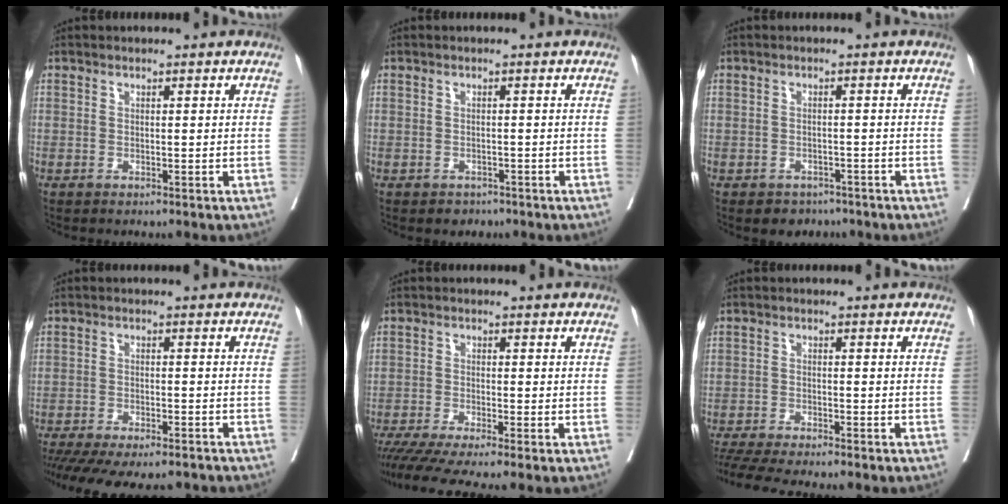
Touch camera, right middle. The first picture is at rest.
{"total": 2.0, "force": [-1.5, 1.3, 0.2], "torque": [-0.005, 0.003, -0.021]}
{"total": 3.3, "force": [-2.5, 2.1, 0.3], "torque": [-0.004, 0.007, -0.034]}
{"total": 15.7, "force": [-13.5, 3.7, 7.1], "torque": [-0.150, -0.024, -0.185]}
{"total": 9.1, "force": [-7.1, 0.1, 5.7], "torque": [-0.083, -0.017, -0.116]}
{"total": 8.6, "force": [-7.6, -0.2, 4.1], "torque": [-0.058, -0.017, -0.125]}